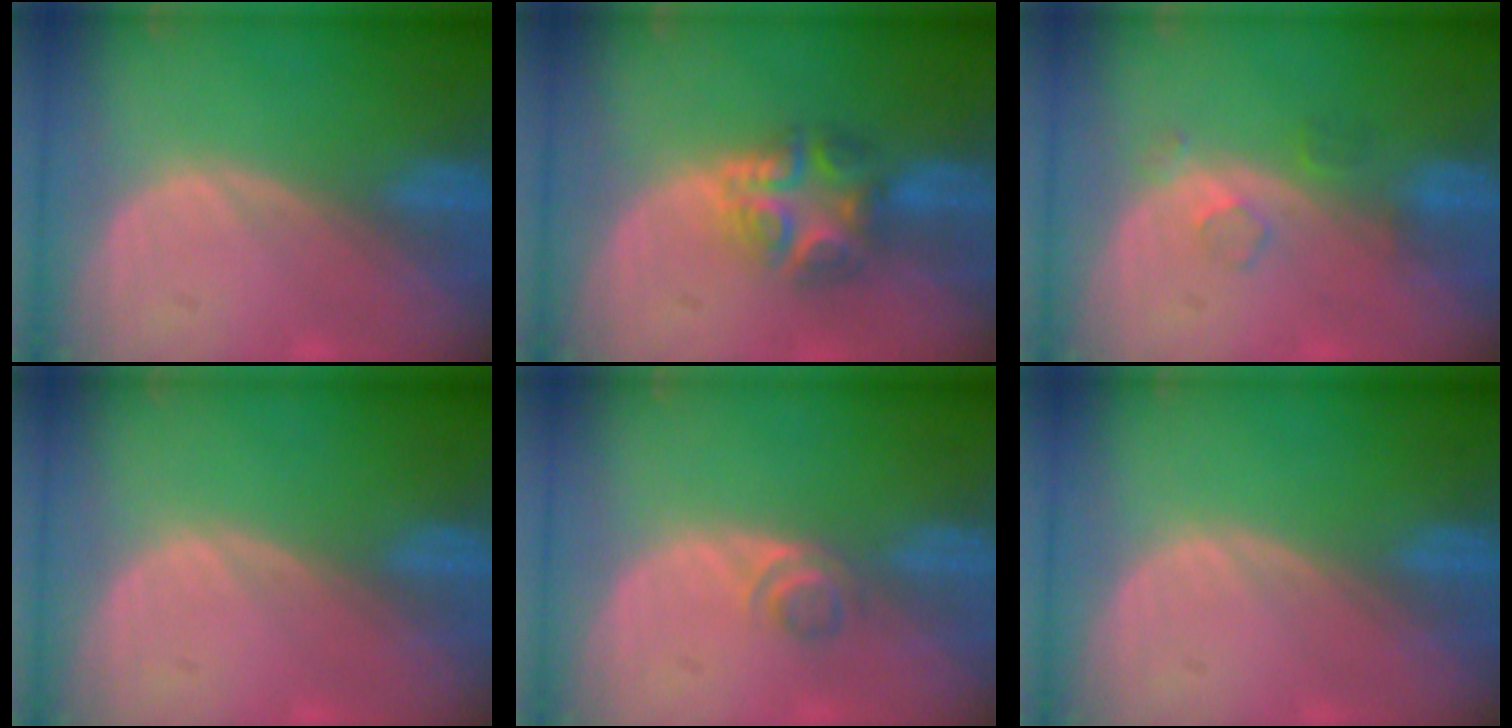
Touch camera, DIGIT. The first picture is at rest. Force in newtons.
{"total": 6.8, "press": 6.2, "slide": 2.9}
{"total": 2.5, "press": 2.5, "slide": 0.3}
{"total": 0.0}
{"total": 2.2, "press": 2.0, "slide": 0.9}
{"total": 0.0}